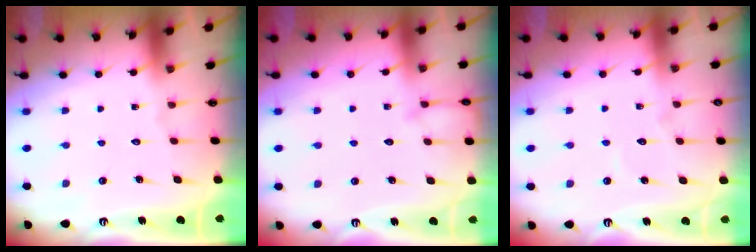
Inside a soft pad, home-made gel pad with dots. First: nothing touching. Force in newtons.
{"total": 4.6, "press": 4.6, "slide": 0.5}
{"total": 3.2, "press": 3.2, "slide": 0.2}